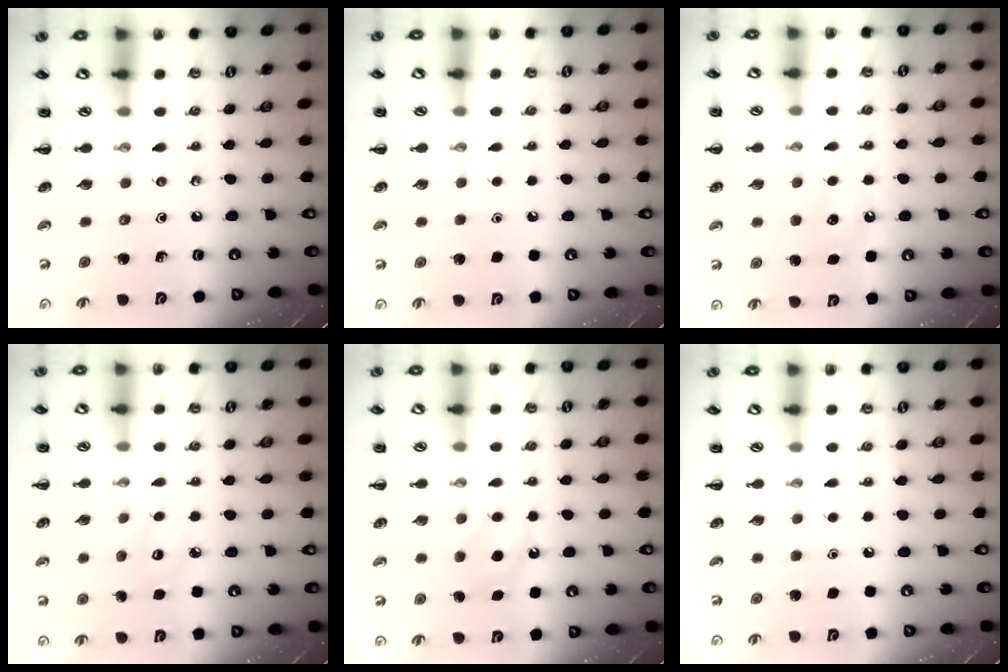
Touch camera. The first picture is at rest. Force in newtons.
{"total": 1.6, "press": 1.6, "slide": 0.1}
{"total": 6.1, "press": 5.9, "slide": 1.5}
{"total": 7.3, "press": 7.0, "slide": 2.0}
{"total": 7.2, "press": 7.0, "slide": 1.8}
{"total": 1.7, "press": 1.7, "slide": 0.1}